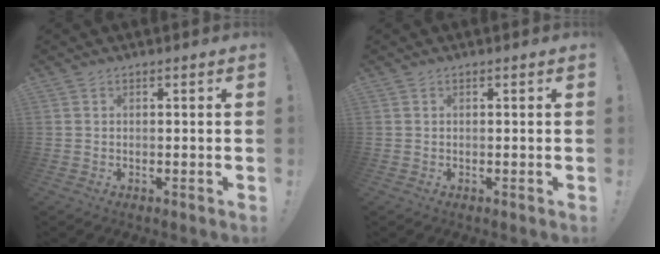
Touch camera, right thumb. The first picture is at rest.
{"total": 0.0}